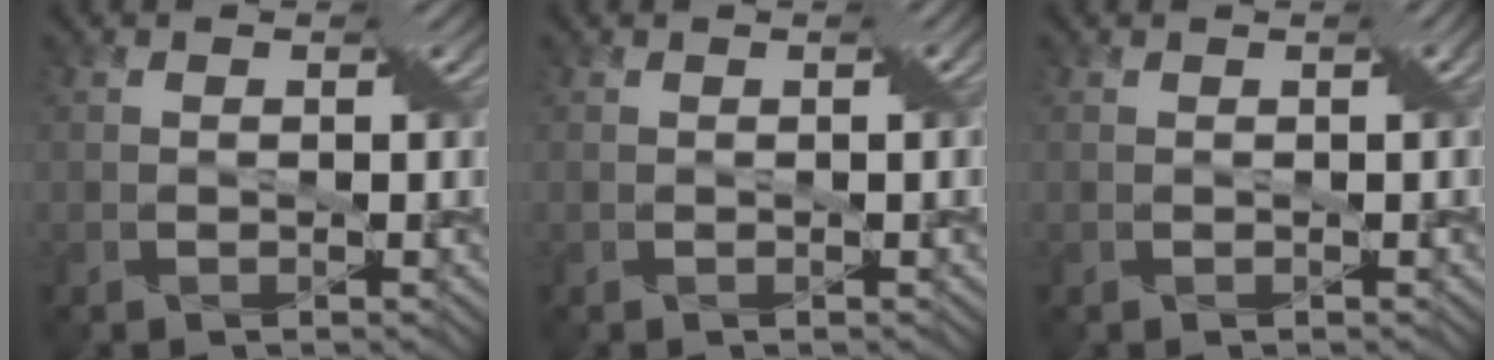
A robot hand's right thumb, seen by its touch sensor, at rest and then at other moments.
{"total": 1.5, "force": [0.1, 0.2, 1.5], "torque": [-0.021, 0.003, 0.002]}
{"total": 1.2, "force": [0.3, 0.1, 1.2], "torque": [-0.017, 0.004, 0.006]}